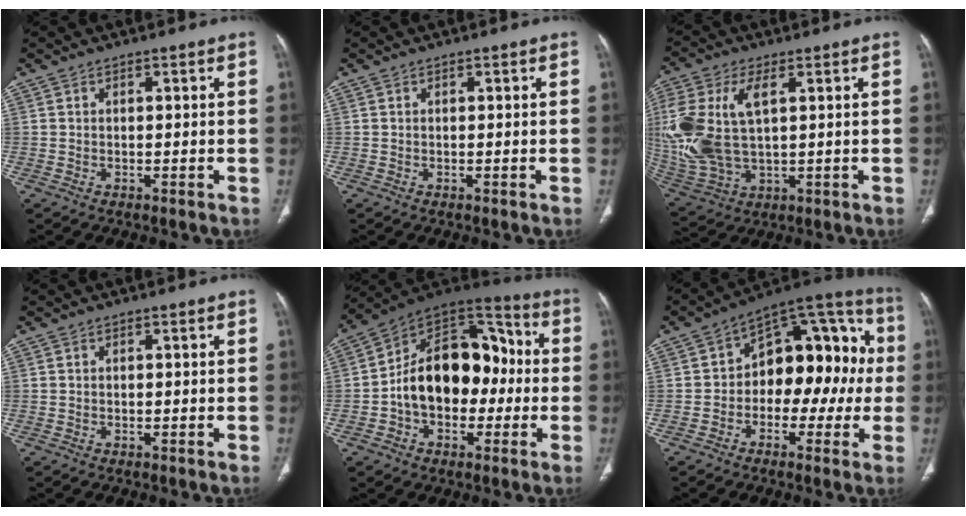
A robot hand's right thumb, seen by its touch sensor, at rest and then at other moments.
{"total": 0.0}
{"total": 18.6, "force": [3.2, 10.1, 15.3], "torque": [-0.373, -0.004, 0.069]}
{"total": 0.0}
{"total": 20.0, "force": [-1.6, 13.5, 14.8], "torque": [-0.195, 0.054, -0.031]}
{"total": 17.9, "force": [-0.4, 11.1, 14.0], "torque": [-0.129, 0.058, -0.017]}